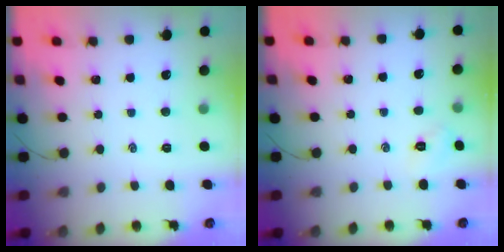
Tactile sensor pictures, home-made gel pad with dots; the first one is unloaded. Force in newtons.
{"total": 3.1, "press": 2.9, "slide": 1.0}